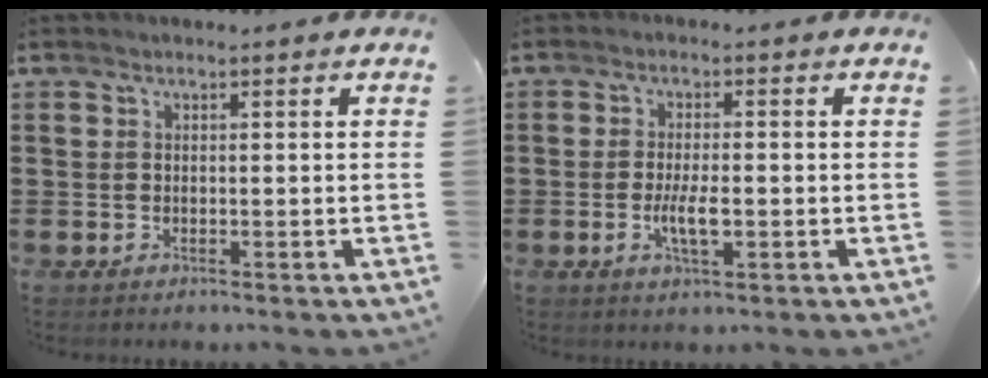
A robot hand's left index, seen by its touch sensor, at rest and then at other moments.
{"total": 4.5, "force": [-0.9, 1.2, 4.3], "torque": [-0.085, -0.004, -0.019]}